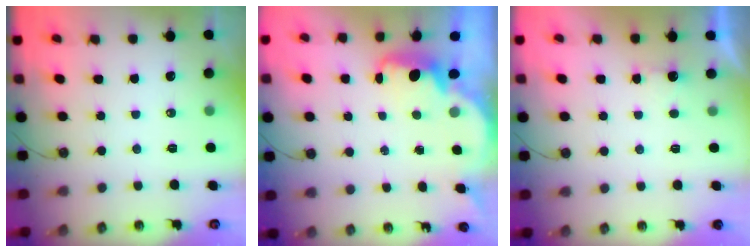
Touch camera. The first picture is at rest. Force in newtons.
{"total": 2.2, "press": 2.1, "slide": 0.7}
{"total": 1.0, "press": 0.7, "slide": 0.7}